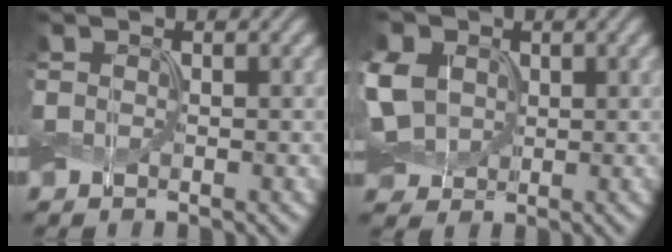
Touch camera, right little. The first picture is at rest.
{"total": 8.6, "force": [1.6, 6.6, 5.3], "torque": [-0.147, 0.020, 0.017]}